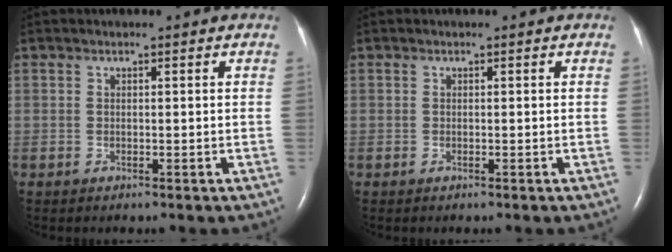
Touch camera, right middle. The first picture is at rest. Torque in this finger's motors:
{"motor_torque": [0.12, -0.05, 0.03, -0.02]}